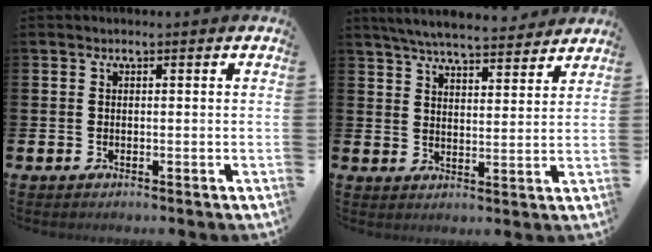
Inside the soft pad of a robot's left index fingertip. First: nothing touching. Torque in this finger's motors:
{"motor_torque": [1.12, -1.02, 0.60, 0.16]}